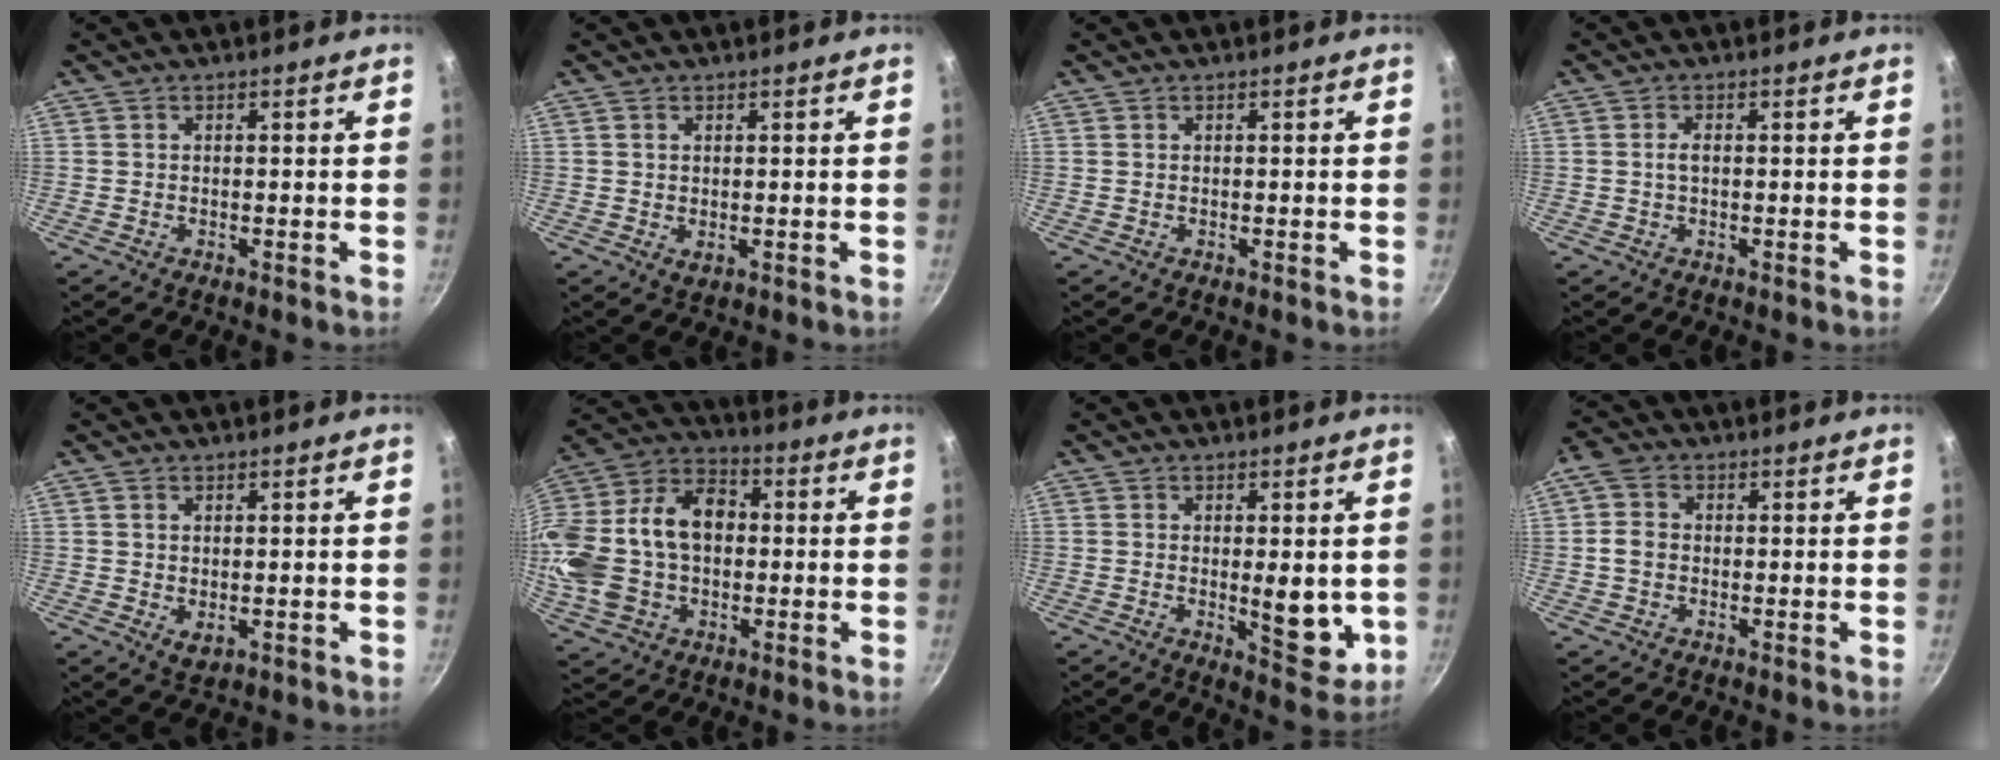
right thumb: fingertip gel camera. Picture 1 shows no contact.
{"total": 1.5, "force": [0.4, 0.9, 1.1], "torque": [-0.017, -0.003, 0.007]}
{"total": 0.0}
{"total": 1.5, "force": [0.0, 0.7, 1.3], "torque": [-0.026, 0.004, -0.001]}
{"total": 2.7, "force": [0.5, 1.6, 2.0], "torque": [-0.031, -0.007, 0.011]}
{"total": 24.0, "force": [0.3, 17.0, 17.0], "torque": [-0.331, 0.049, 0.004]}
{"total": 8.2, "force": [-0.2, 3.4, 7.4], "torque": [-0.086, -0.024, 0.003]}
{"total": 4.5, "force": [0.0, 3.7, 2.6], "torque": [-0.042, 0.008, -0.011]}